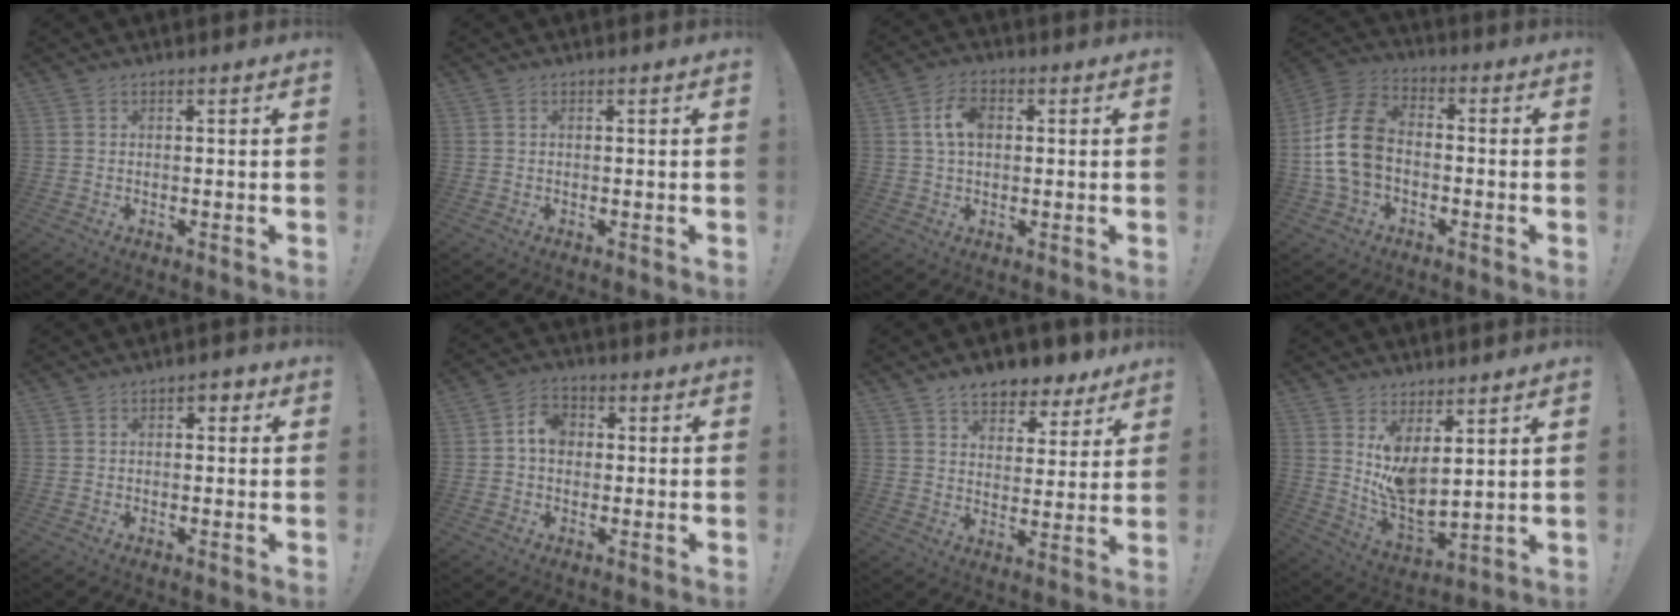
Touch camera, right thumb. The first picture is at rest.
{"total": 0.0}
{"total": 7.1, "force": [1.3, 4.4, 5.3], "torque": [-0.102, 0.009, 0.023]}
{"total": 15.2, "force": [-1.8, 10.9, 10.5], "torque": [-0.198, 0.033, -0.029]}
{"total": 2.0, "force": [-0.2, 1.5, 1.3], "torque": [-0.009, 0.002, -0.010]}
{"total": 6.3, "force": [0.3, 4.9, 3.9], "torque": [-0.067, 0.016, 0.008]}
{"total": 8.8, "force": [7.0, 4.4, 3.0], "torque": [-0.050, -0.047, 0.130]}
{"total": 8.9, "force": [5.2, 3.0, 6.5], "torque": [-0.123, -0.063, 0.098]}